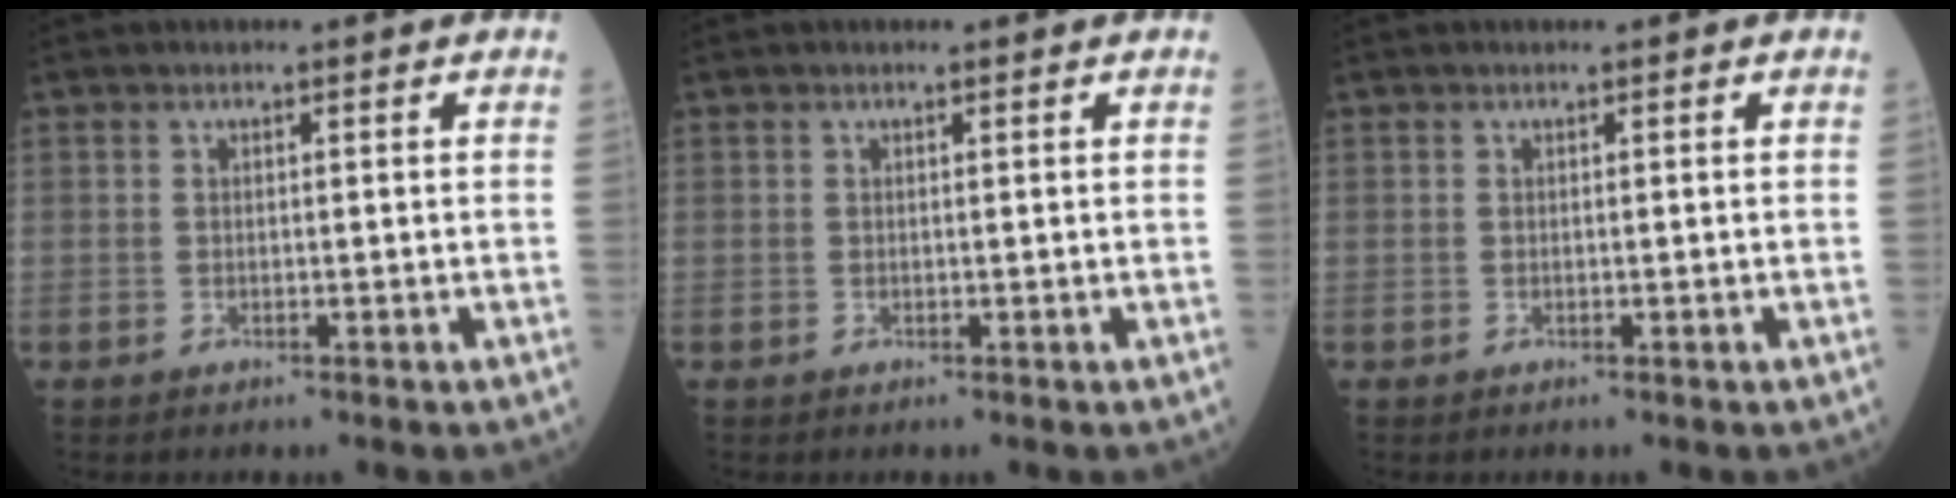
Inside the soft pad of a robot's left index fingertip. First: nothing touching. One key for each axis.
{"total": 0.0}
{"total": 0.0}